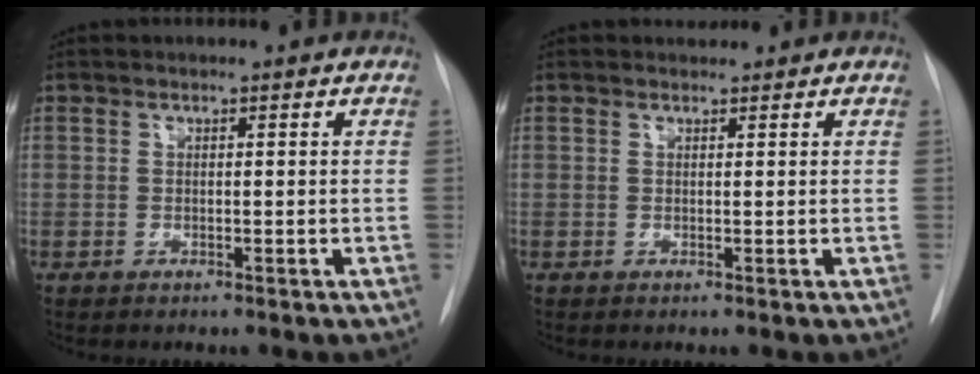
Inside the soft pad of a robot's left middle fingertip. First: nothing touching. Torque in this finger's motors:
{"motor_torque": [0.08, -0.08, -0.03, -0.01]}